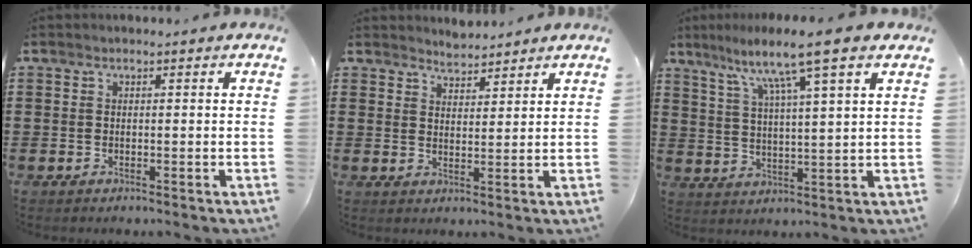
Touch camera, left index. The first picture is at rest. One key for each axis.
{"total": 2.9, "fx": 2.8, "fy": 0.4, "fz": -0.2, "tx": -0.003, "ty": -0.004, "tz": 0.054}
{"total": 8.7, "fx": 6.4, "fy": -0.2, "fz": 5.9, "tx": -0.126, "ty": -0.025, "tz": 0.103}